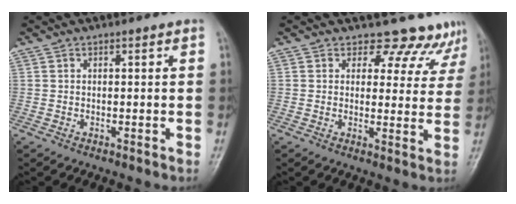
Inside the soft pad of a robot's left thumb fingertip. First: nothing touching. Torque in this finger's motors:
{"motor_torque": [-0.36, 0.03, -0.43, -0.36, 0.08]}